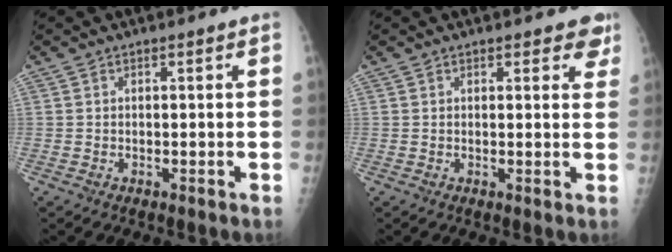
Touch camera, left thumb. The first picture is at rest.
{"total": 3.9, "force": [2.8, 1.9, 1.8], "torque": [0.013, -0.010, 0.026]}